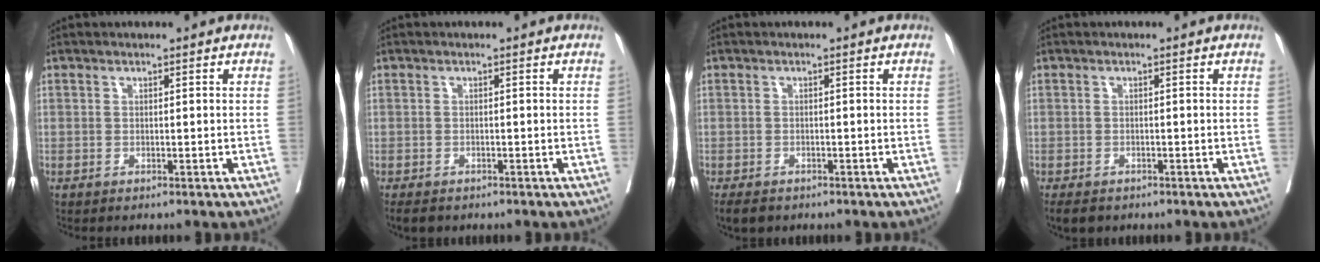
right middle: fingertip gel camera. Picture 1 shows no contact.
{"total": 2.7, "force": [-2.2, 1.2, 1.0], "torque": [-0.017, -0.005, -0.031]}
{"total": 3.2, "force": [-2.5, 1.6, 1.3], "torque": [-0.019, -0.005, -0.037]}
{"total": 3.5, "force": [-2.8, 1.8, 1.4], "torque": [-0.019, -0.006, -0.039]}